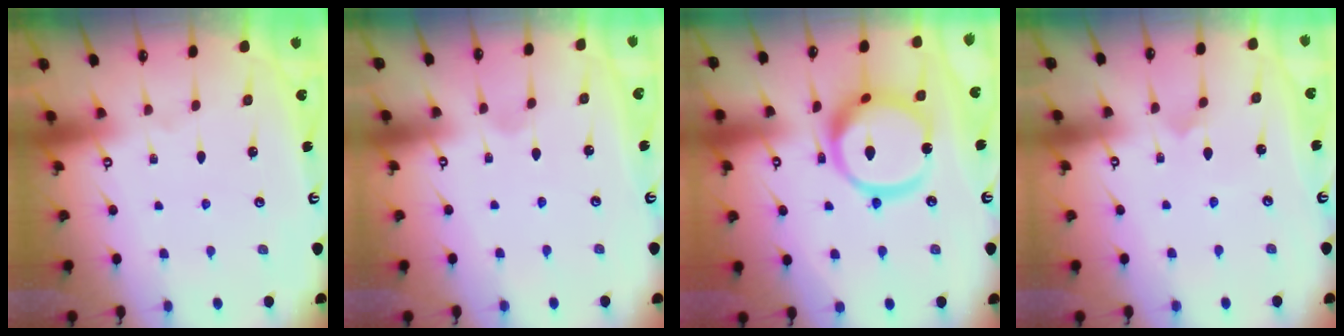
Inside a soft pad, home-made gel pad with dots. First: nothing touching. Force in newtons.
{"total": 0.9, "press": 0.9, "slide": 0.2}
{"total": 17.7, "press": 17.6, "slide": 1.9}
{"total": 1.3, "press": 1.3, "slide": 0.1}